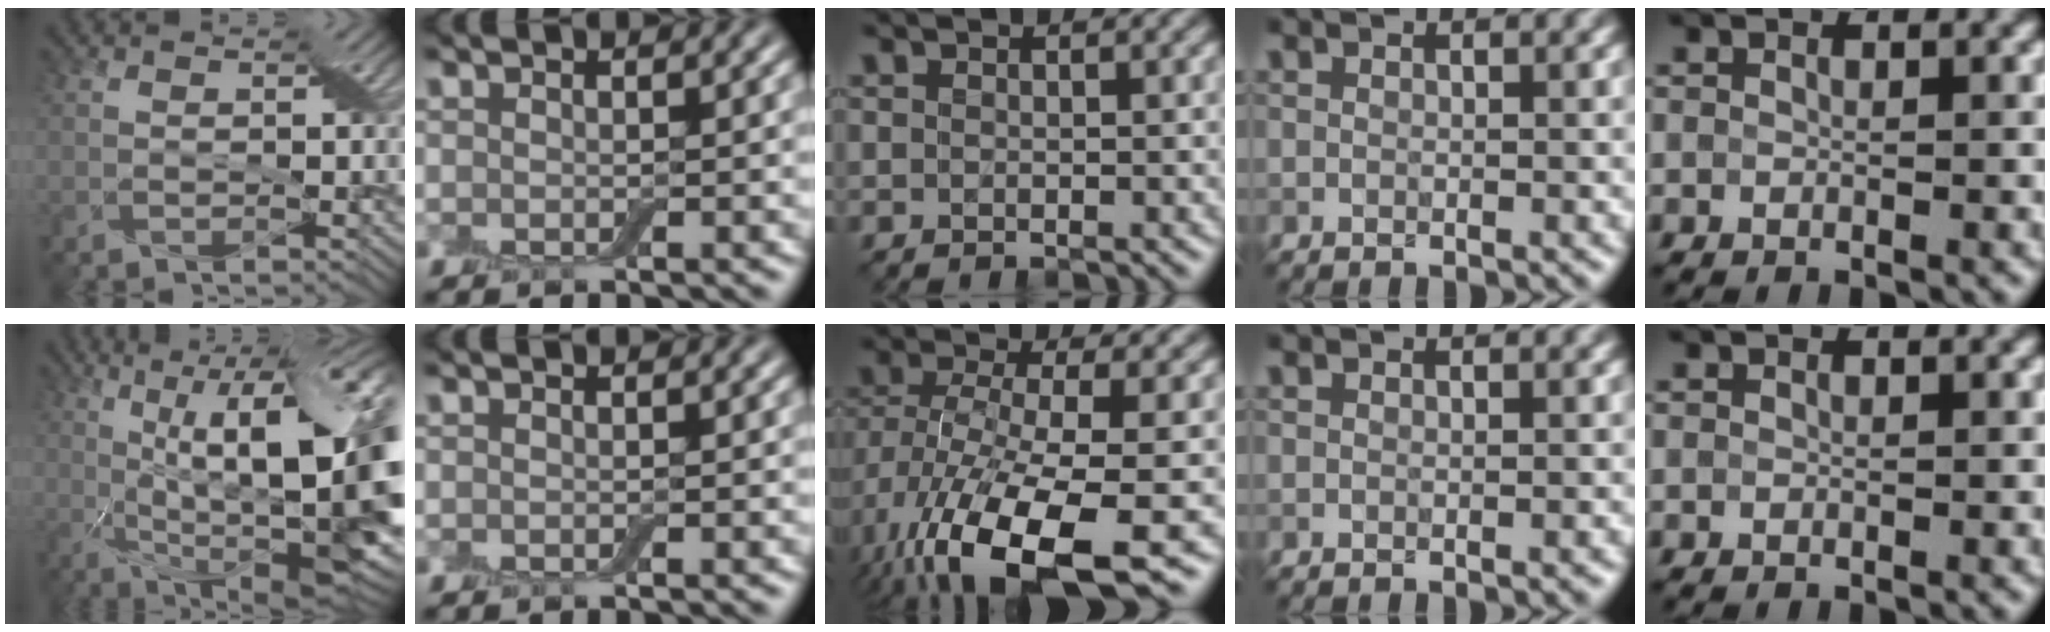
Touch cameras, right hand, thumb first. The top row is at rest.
{"thumb": {"total": 20.7, "force": [1.6, 7.2, 19.4], "torque": [-0.269, 0.017, 0.022]}, "middle": {"total": 12.8, "force": [-5.7, 4.8, 10.4], "torque": [-0.215, -0.039, -0.088]}}